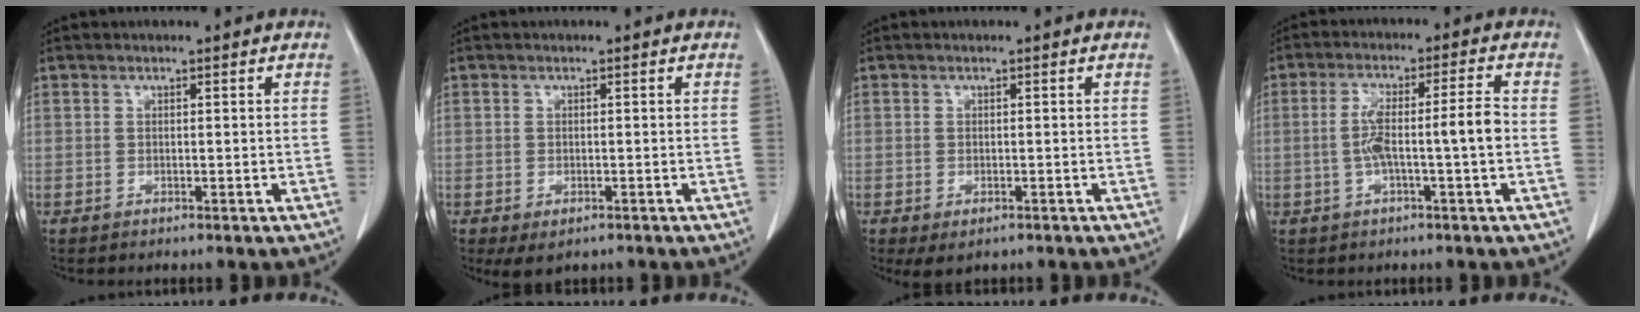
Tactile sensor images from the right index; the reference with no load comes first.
{"total": 3.0, "force": [-1.7, 1.5, 1.9], "torque": [-0.033, -0.008, -0.017]}
{"total": 2.5, "force": [-1.4, 1.3, 1.7], "torque": [-0.028, -0.006, -0.011]}
{"total": 7.3, "force": [-1.0, 0.1, 7.2], "torque": [-0.137, 0.021, -0.015]}